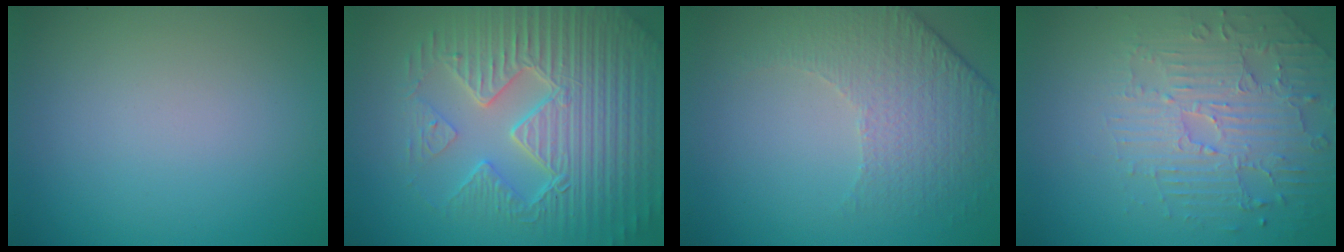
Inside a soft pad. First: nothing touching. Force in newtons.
{"total": 8.9, "press": 6.4, "slide": 6.1}
{"total": 4.8, "press": 3.4, "slide": 3.4}
{"total": 4.6, "press": 3.9, "slide": 2.5}